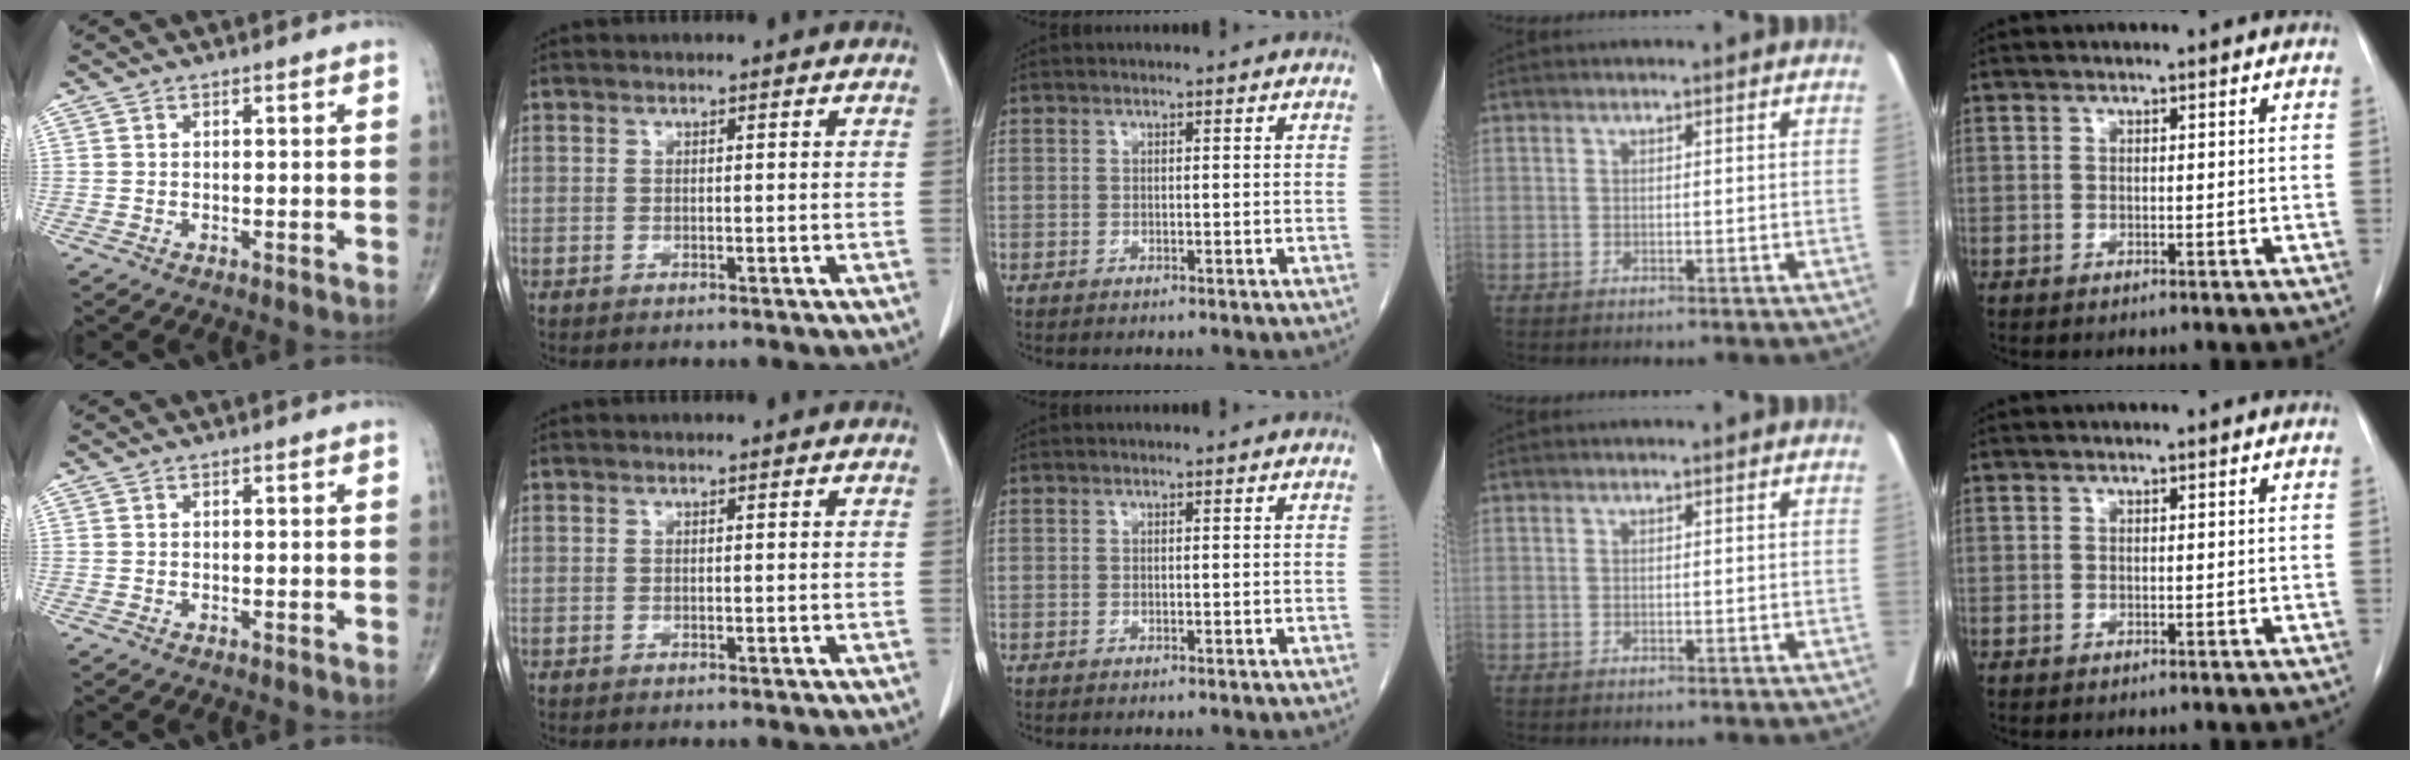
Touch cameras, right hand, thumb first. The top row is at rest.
{}